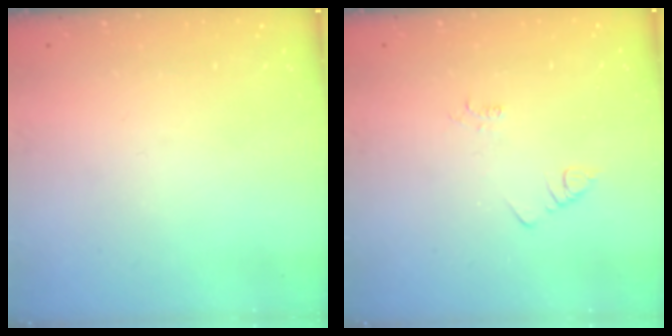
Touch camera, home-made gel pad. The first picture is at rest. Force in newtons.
{"total": 1.9, "press": 1.9, "slide": 0.3}